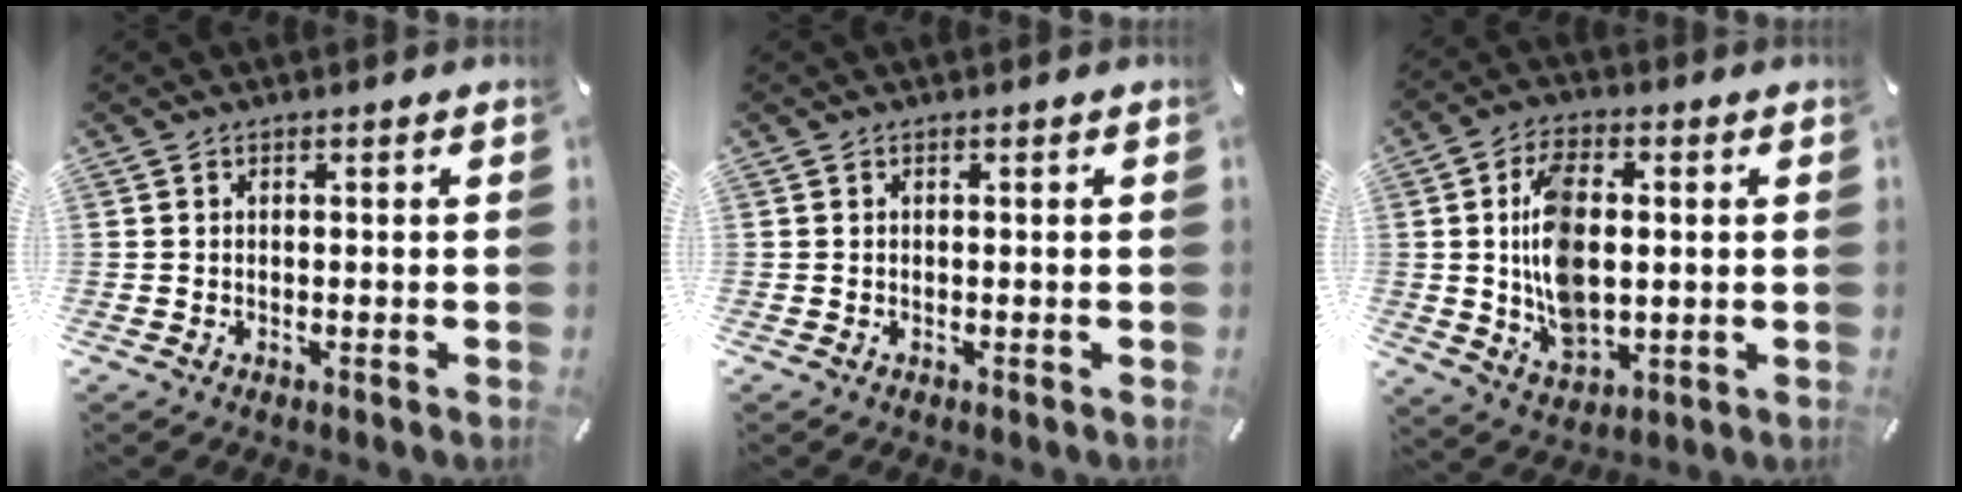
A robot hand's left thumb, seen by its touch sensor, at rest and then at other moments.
{"total": 0.0}
{"total": 13.8, "force": [0.9, 8.7, 10.7], "torque": [-0.210, 0.000, 0.015]}